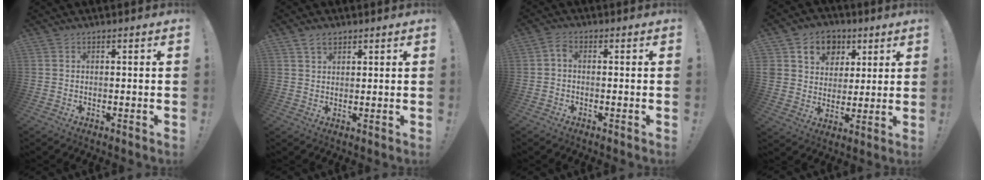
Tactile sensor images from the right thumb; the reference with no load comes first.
{"total": 3.1, "force": [2.1, 1.8, 1.5], "torque": [-0.021, -0.008, 0.038]}
{"total": 1.9, "force": [-0.9, 1.0, 1.4], "torque": [-0.030, 0.010, -0.015]}
{"total": 10.2, "force": [4.4, 8.9, 2.5], "torque": [-0.037, -0.028, 0.090]}